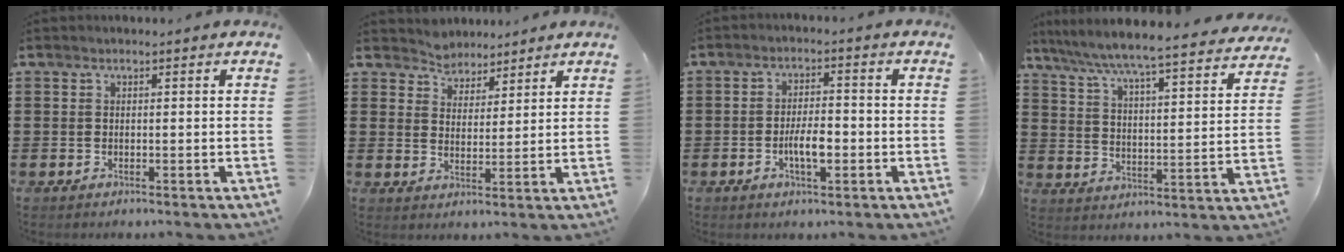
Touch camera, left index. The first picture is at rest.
{"total": 3.9, "force": [3.5, 1.5, -0.7], "torque": [-0.008, -0.012, 0.064]}
{"total": 4.9, "force": [-1.3, 1.8, 4.3], "torque": [-0.082, 0.006, -0.026]}
{"total": 5.7, "force": [5.4, -0.7, 1.7], "torque": [-0.060, -0.048, 0.085]}